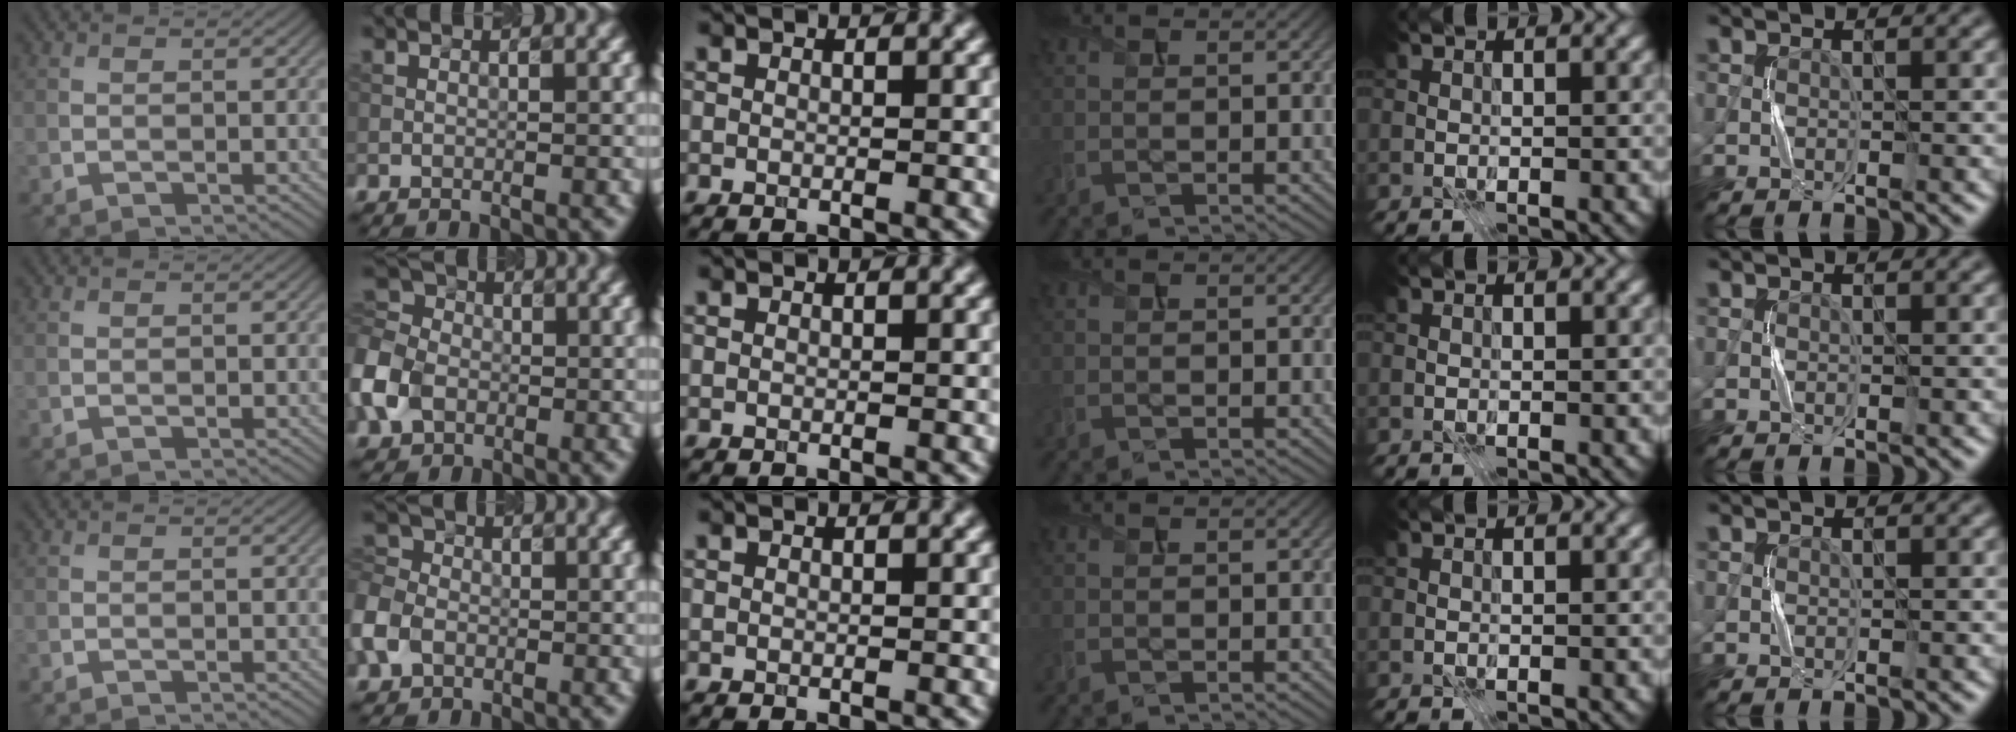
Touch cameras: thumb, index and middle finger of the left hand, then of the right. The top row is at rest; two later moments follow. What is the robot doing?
{"motion": "press", "object": "calculator"}